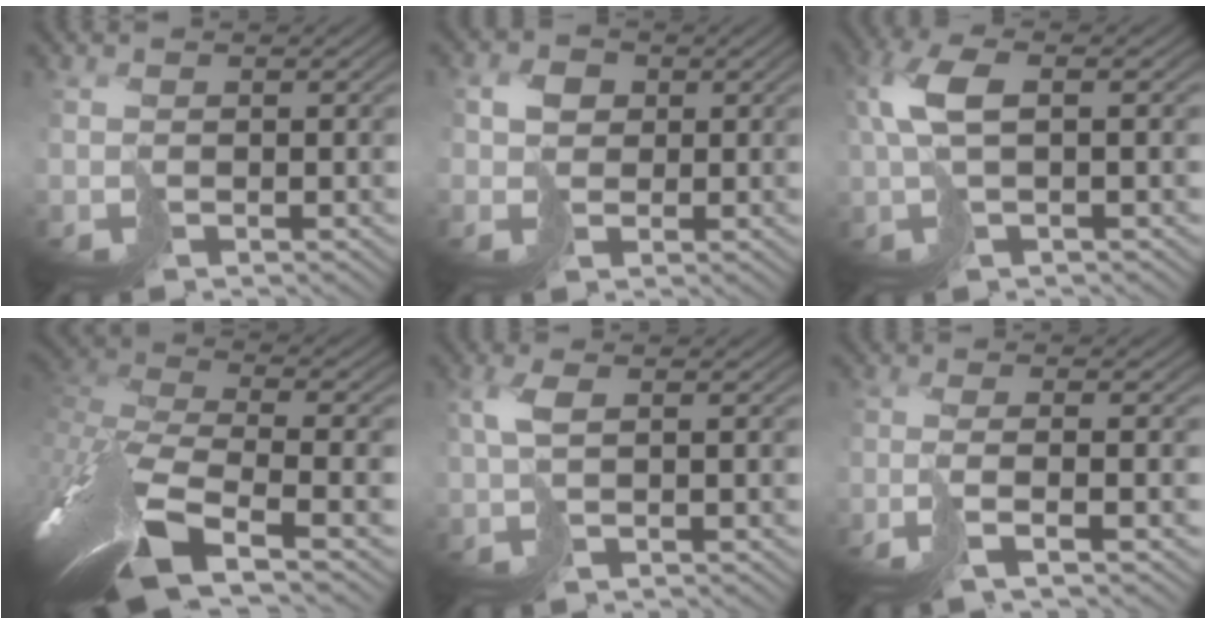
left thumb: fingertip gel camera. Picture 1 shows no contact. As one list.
[{"total": 3.3, "force": [0.7, 2.9, 1.5], "torque": [-0.031, 0.002, 0.010]}, {"total": 6.1, "force": [1.1, 2.3, 5.5], "torque": [-0.122, 0.014, 0.019]}, {"total": 15.0, "force": [-6.5, 6.0, 12.1], "torque": [-0.314, -0.031, -0.092]}, {"total": 3.0, "force": [0.9, 0.9, 2.7], "torque": [-0.059, 0.009, 0.017]}, {"total": 5.5, "force": [-2.6, 1.3, 4.7], "torque": [-0.080, 0.000, -0.063]}]